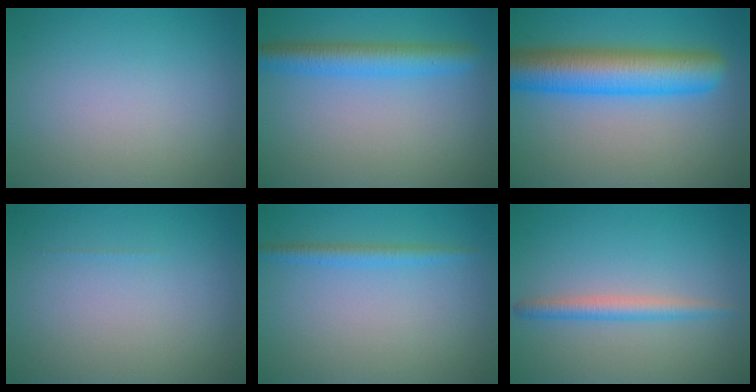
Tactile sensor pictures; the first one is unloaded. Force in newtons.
{"total": 3.9, "press": 3.9, "slide": 0.1}
{"total": 8.7, "press": 8.7, "slide": 0.2}
{"total": 0.0}
{"total": 1.6, "press": 1.6, "slide": 0.0}
{"total": 2.2, "press": 2.2, "slide": 0.1}